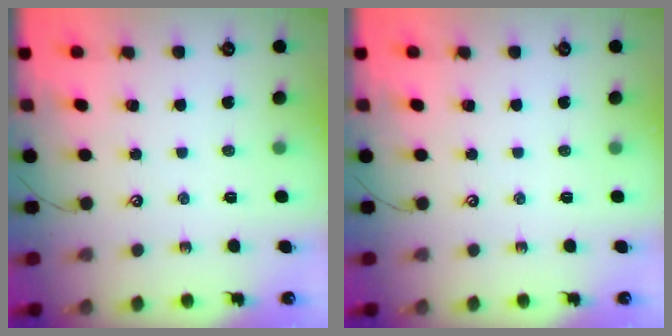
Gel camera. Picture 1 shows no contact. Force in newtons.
{"total": 0.0}